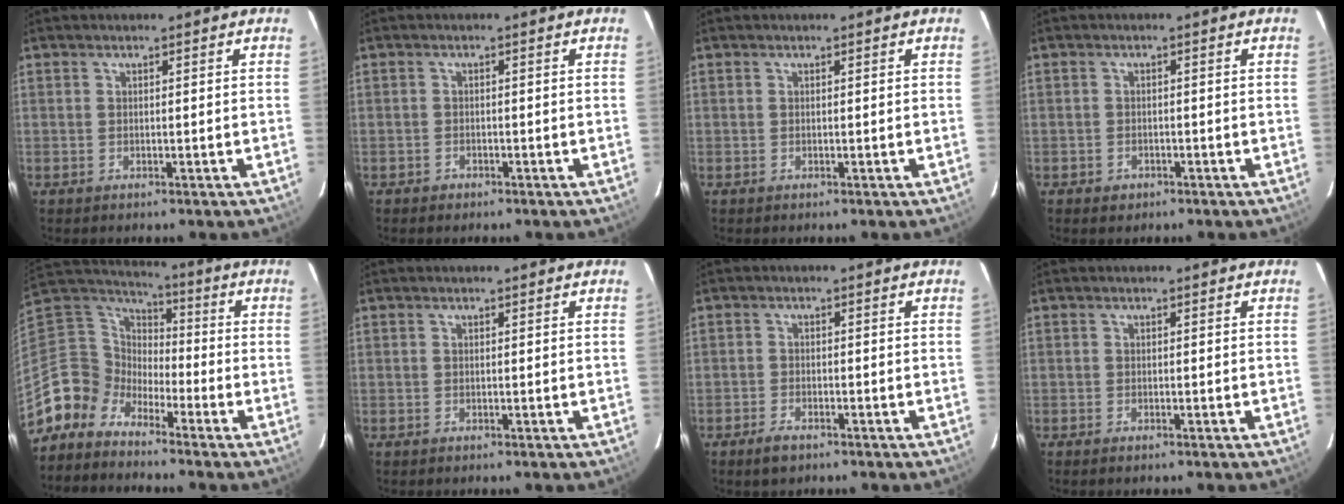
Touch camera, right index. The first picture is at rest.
{"total": 1.2, "force": [-0.9, 0.7, 0.0], "torque": [-0.002, 0.006, -0.014]}
{"total": 0.0}
{"total": 2.1, "force": [-1.2, 1.6, 0.5], "torque": [-0.011, 0.002, -0.014]}
{"total": 8.6, "force": [-6.5, 5.6, 0.1], "torque": [-0.023, 0.044, -0.157]}
{"total": 0.0}
{"total": 3.1, "force": [-2.2, 1.3, 1.6], "torque": [-0.042, -0.003, -0.041]}
{"total": 0.7, "force": [-0.6, 0.2, 0.3], "torque": [-0.008, -0.002, -0.011]}